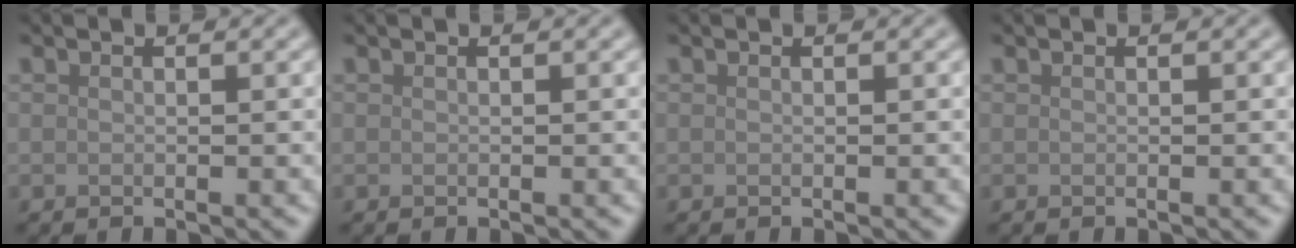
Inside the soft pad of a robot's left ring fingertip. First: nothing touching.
{"total": 0.0}
{"total": 0.0}
{"total": 0.0}